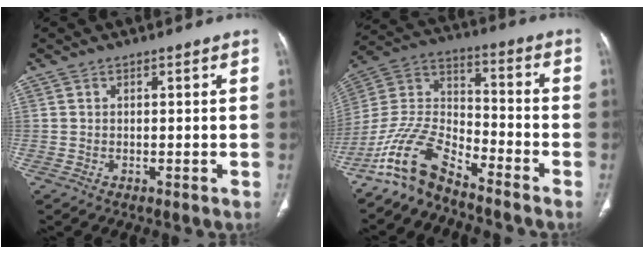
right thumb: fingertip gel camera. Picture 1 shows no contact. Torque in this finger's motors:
{"motor_torque": [0.32, 0.23, 1.47, -1.30, 0.39]}